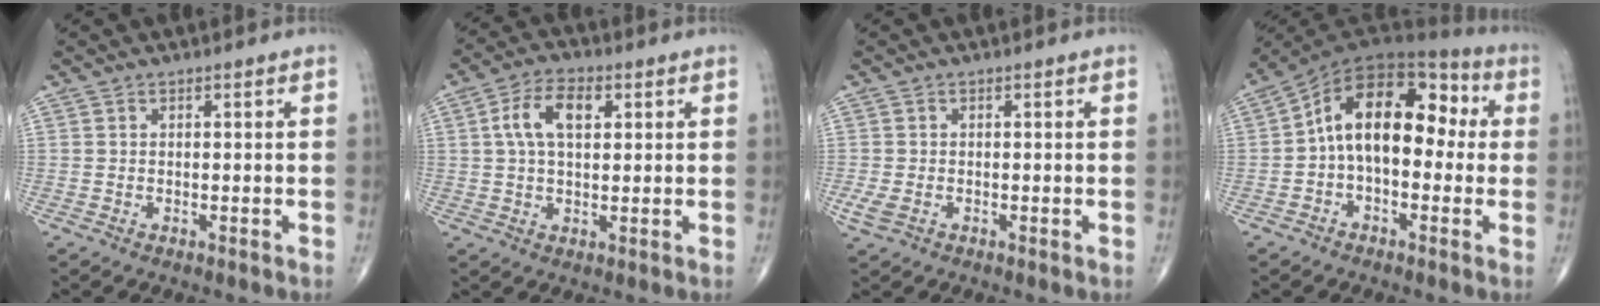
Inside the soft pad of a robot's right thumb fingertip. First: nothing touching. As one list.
[{"total": 8.3, "force": [2.2, 4.5, 6.6], "torque": [-0.118, 0.011, 0.037]}, {"total": 2.6, "force": [-0.7, 1.5, 2.0], "torque": [-0.048, -0.004, -0.016]}, {"total": 15.8, "force": [0.5, 9.6, 12.5], "torque": [-0.164, 0.053, -0.008]}]